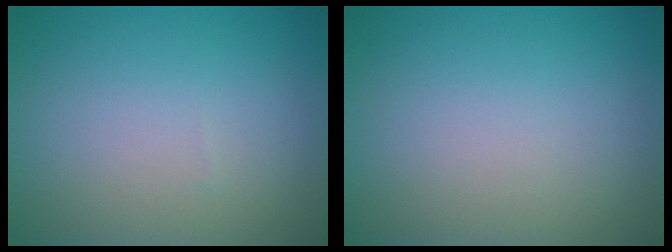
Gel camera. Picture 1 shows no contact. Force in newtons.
{"total": 0.0}